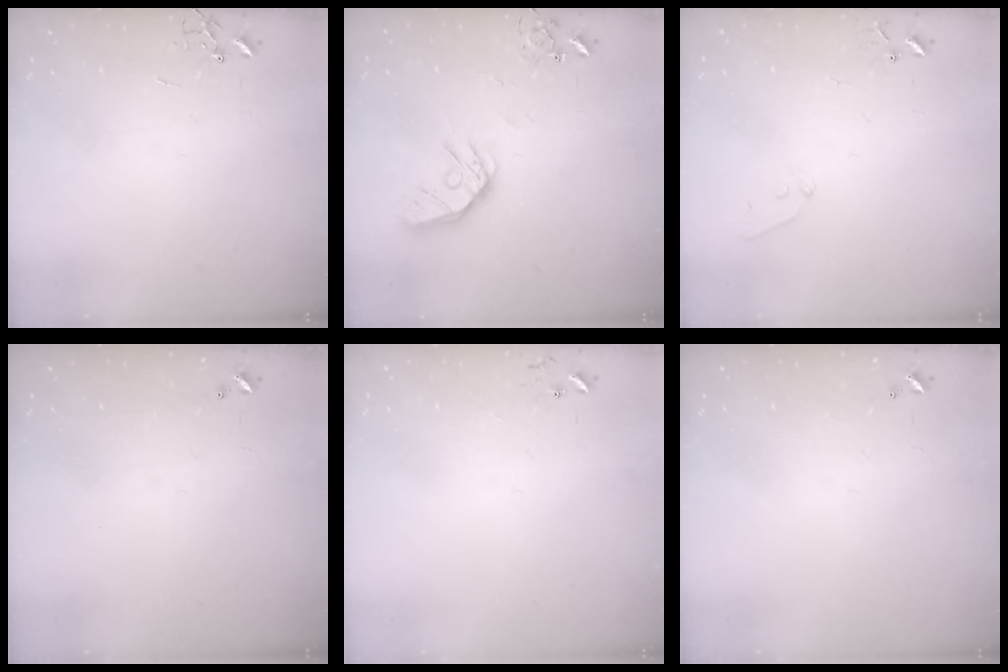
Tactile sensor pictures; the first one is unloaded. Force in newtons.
{"total": 14.1, "press": 14.0, "slide": 1.7}
{"total": 5.2, "press": 5.2, "slide": 0.5}
{"total": 0.0}
{"total": 4.7, "press": 4.7, "slide": 0.4}
{"total": 0.0}